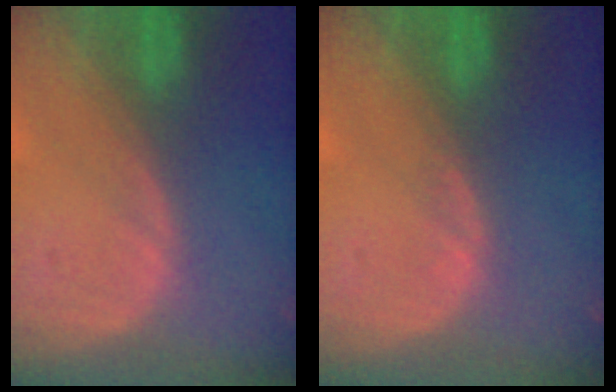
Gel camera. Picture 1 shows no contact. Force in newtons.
{"total": 0.7, "press": 0.6, "slide": 0.4}